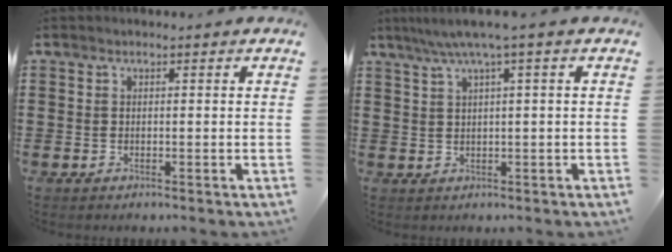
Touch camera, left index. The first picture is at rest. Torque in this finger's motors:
{"motor_torque": [0.36, -0.60, 0.37, 0.12]}